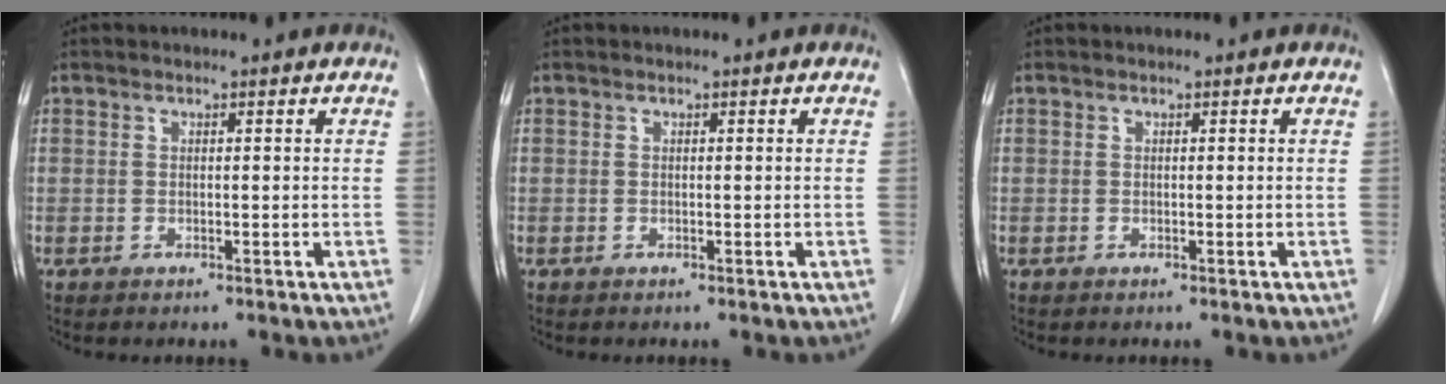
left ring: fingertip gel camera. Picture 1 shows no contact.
{"total": 0.0}
{"total": 0.0}